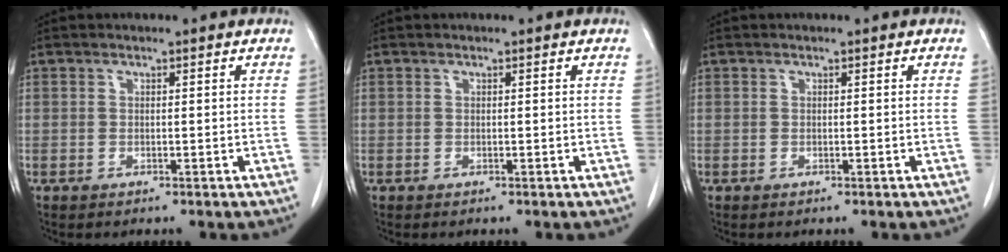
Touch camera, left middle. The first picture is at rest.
{"total": 0.0}
{"total": 0.0}